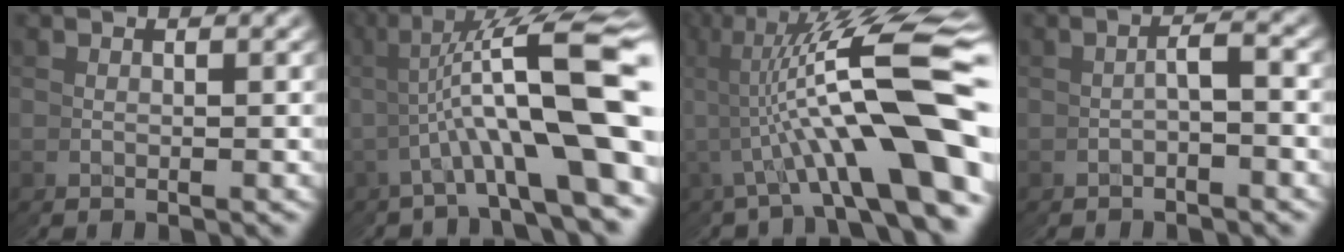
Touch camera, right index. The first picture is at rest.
{"total": 10.4, "force": [2.2, 3.6, 9.5], "torque": [-0.133, 0.014, 0.025]}
{"total": 10.3, "force": [1.3, 3.5, 9.6], "torque": [-0.149, 0.013, 0.013]}
{"total": 0.9, "force": [-0.6, 0.6, 0.3], "torque": [0.001, -0.001, -0.009]}